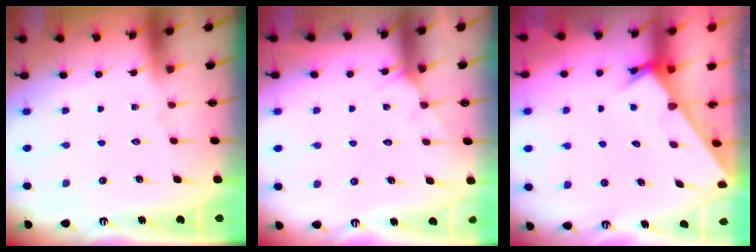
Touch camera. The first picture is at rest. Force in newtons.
{"total": 4.1, "press": 4.0, "slide": 0.3}
{"total": 2.4, "press": 2.4, "slide": 0.1}